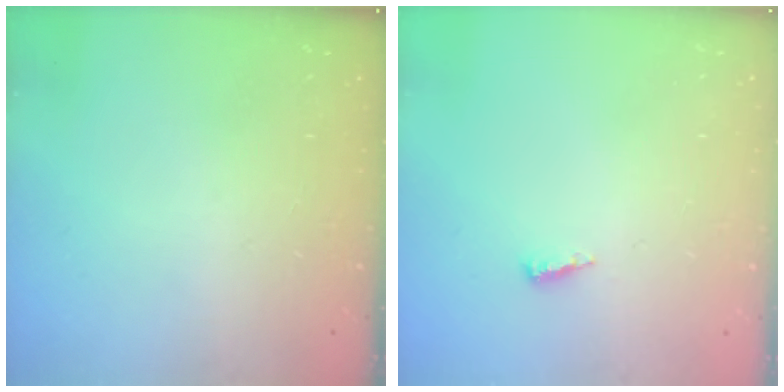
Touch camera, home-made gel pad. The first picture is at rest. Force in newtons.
{"total": 2.5, "press": 2.5, "slide": 0.2}